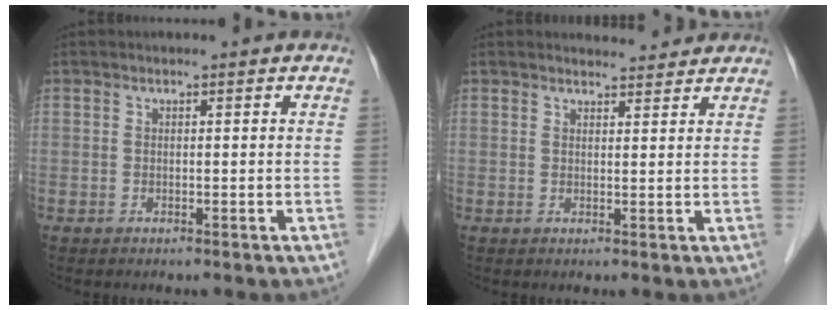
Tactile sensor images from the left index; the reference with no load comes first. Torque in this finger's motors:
{"motor_torque": [0.75, -1.02, 0.00, -0.03]}